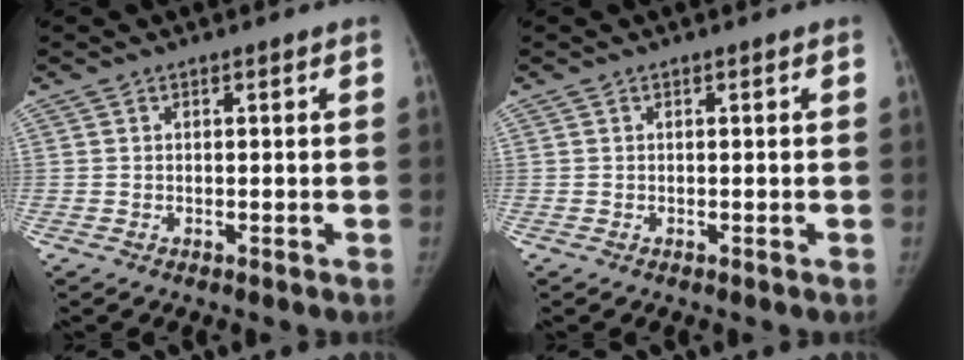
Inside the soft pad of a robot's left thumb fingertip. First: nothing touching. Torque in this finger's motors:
{"motor_torque": [0.13, 0.01, 0.33, -0.12, 0.01]}